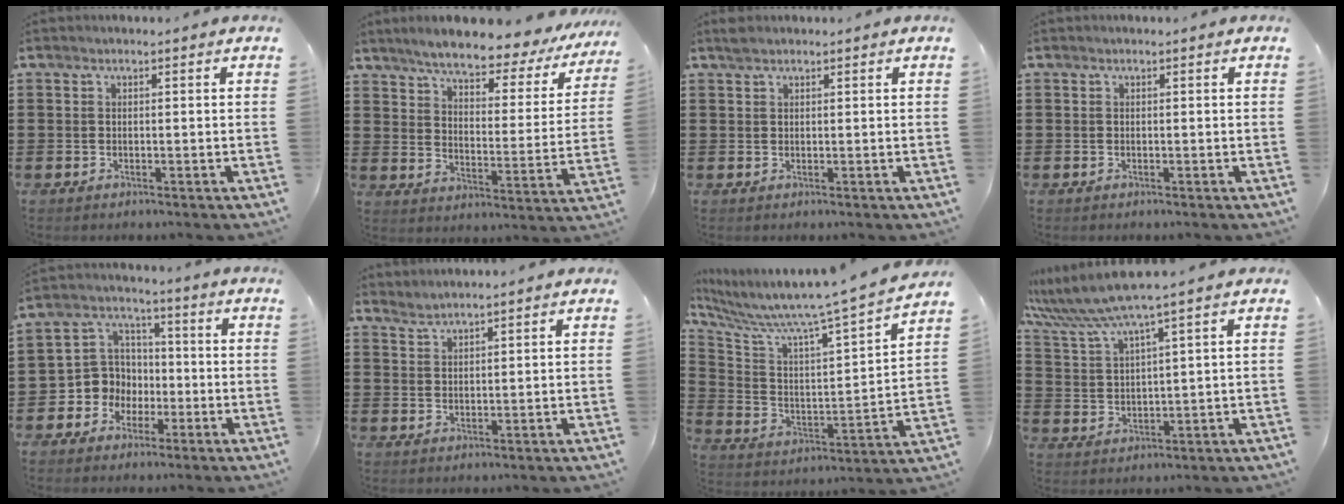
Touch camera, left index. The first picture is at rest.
{"total": 6.2, "force": [5.5, 0.6, 2.6], "torque": [-0.070, -0.038, 0.088]}
{"total": 1.4, "force": [1.3, 0.4, 0.5], "torque": [-0.013, 0.001, 0.025]}
{"total": 0.0}
{"total": 6.8, "force": [-1.7, 6.4, 1.2], "torque": [-0.067, 0.001, -0.036]}
{"total": 1.6, "force": [1.6, -0.3, -0.2], "torque": [0.000, -0.001, 0.033]}
{"total": 7.4, "force": [6.6, -0.6, 3.3], "torque": [-0.098, -0.070, 0.099]}
{"total": 6.5, "force": [5.1, -0.4, 4.0], "torque": [-0.105, -0.027, 0.085]}